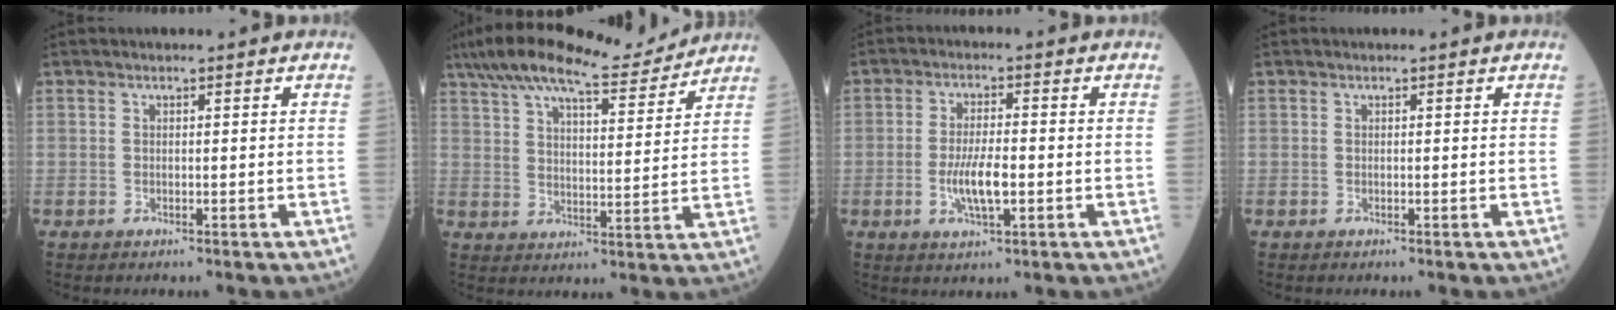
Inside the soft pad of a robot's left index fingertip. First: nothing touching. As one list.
[{"total": 15.2, "force": [13.6, 2.0, 6.5], "torque": [-0.122, 0.018, 0.212]}, {"total": 5.7, "force": [-1.6, 1.4, 5.3], "torque": [-0.107, -0.009, -0.029]}, {"total": 0.0}]